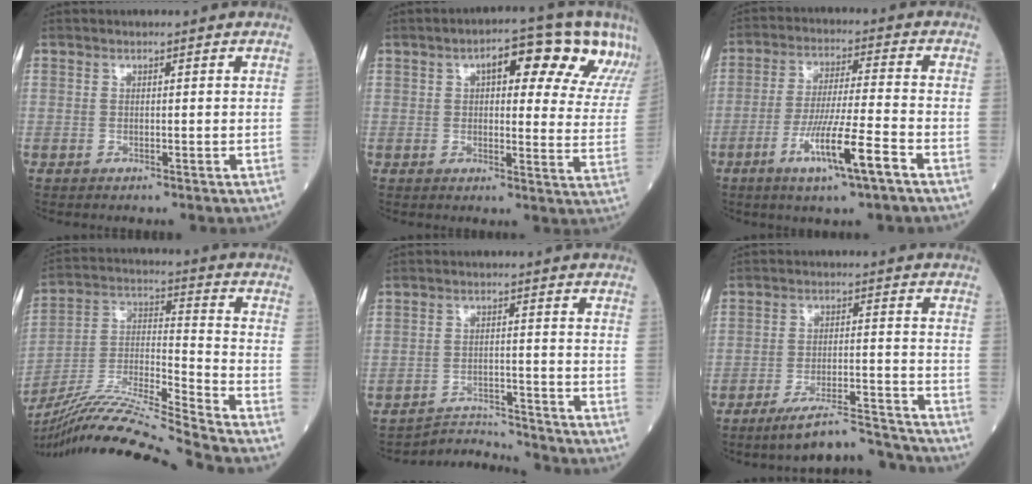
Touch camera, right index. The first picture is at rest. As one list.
[{"total": 15.7, "force": [9.2, 5.1, 11.7], "torque": [-0.141, 0.021, 0.097]}, {"total": 10.2, "force": [-4.9, -0.2, 8.9], "torque": [-0.167, -0.012, -0.087]}, {"total": 18.8, "force": [-17.0, -2.5, 7.5], "torque": [-0.150, -0.003, -0.309]}, {"total": 3.6, "force": [-3.2, -0.5, -1.5], "torque": [0.027, -0.002, -0.049]}, {"total": 8.8, "force": [-8.5, -0.1, 2.4], "torque": [-0.032, 0.009, -0.146]}]